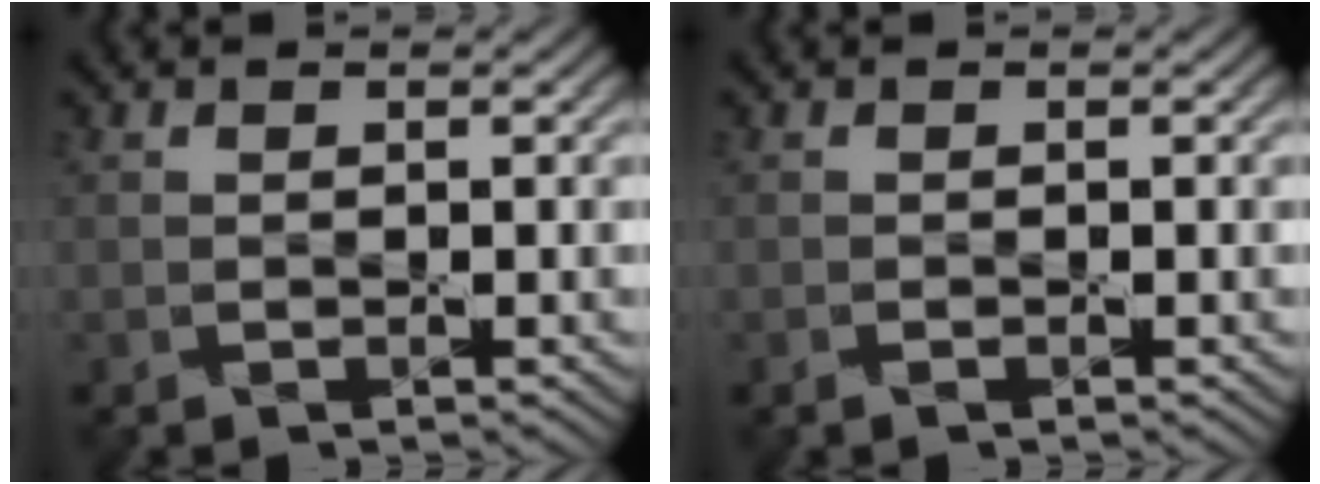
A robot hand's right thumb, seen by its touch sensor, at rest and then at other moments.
{"total": 0.7, "force": [-0.5, 0.2, 0.4], "torque": [-0.007, -0.003, -0.007]}